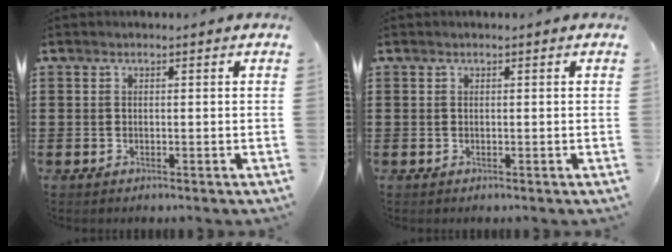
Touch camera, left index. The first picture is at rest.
{"total": 0.0}